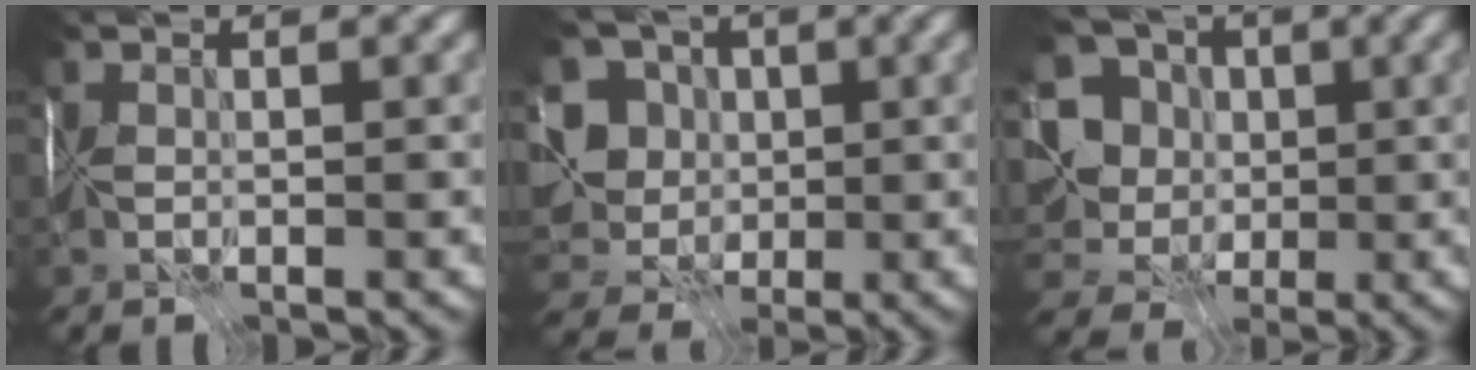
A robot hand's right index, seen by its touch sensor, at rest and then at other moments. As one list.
[{"total": 8.0, "force": [1.5, 6.9, 3.7], "torque": [-0.071, 0.016, 0.008]}, {"total": 9.9, "force": [1.5, 8.6, 4.6], "torque": [-0.111, 0.023, 0.010]}]